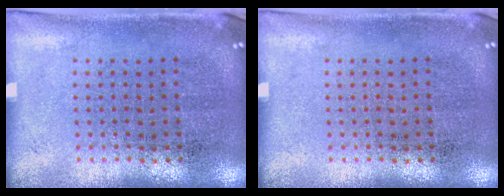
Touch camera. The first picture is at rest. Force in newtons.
{"total": 0.0}